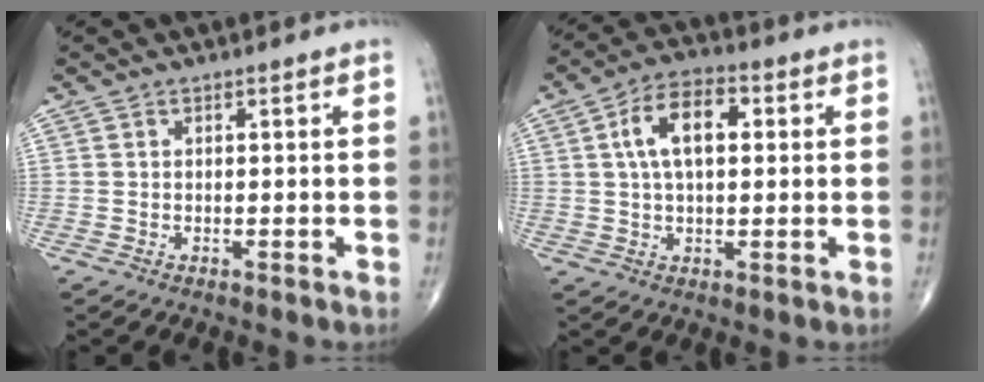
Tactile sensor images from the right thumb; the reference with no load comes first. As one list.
[{"total": 9.7, "force": [2.0, 5.1, 8.0], "torque": [-0.137, 0.019, 0.029]}]